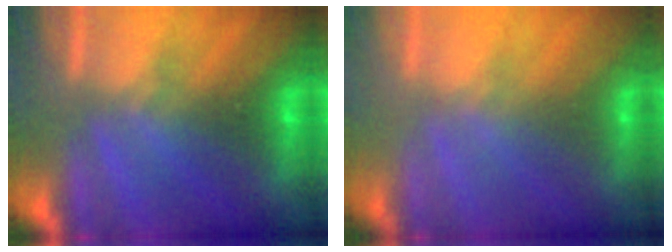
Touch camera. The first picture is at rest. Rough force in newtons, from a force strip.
{"total": 2.2}